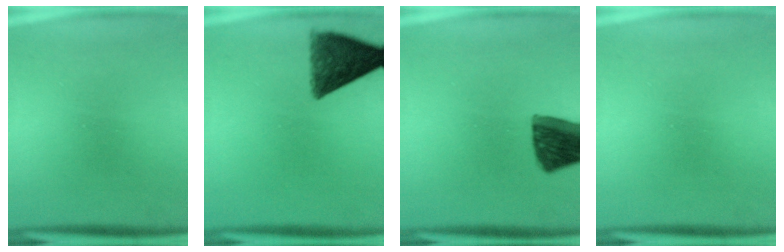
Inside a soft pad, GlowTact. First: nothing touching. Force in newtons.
{"total": 9.2}
{"total": 11.0}
{"total": 0.0}